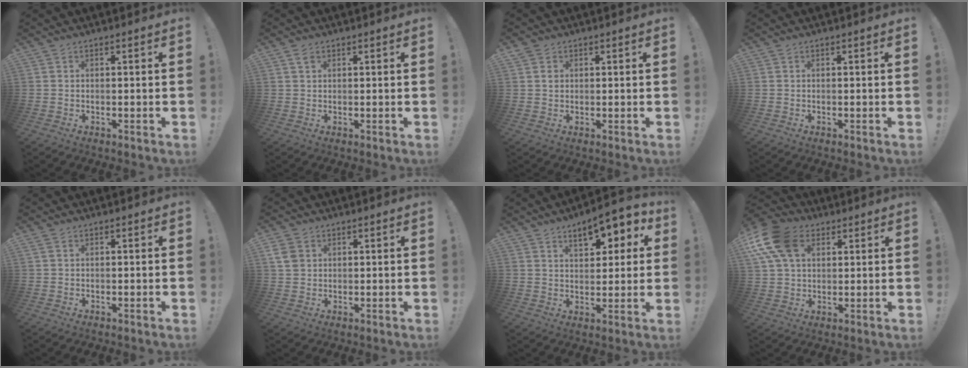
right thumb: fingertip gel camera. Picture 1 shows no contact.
{"total": 1.5, "force": [1.0, 0.9, 0.8], "torque": [-0.001, -0.005, 0.016]}
{"total": 1.6, "force": [0.6, 1.4, 0.6], "torque": [0.002, -0.003, 0.007]}
{"total": 0.0}
{"total": 0.9, "force": [0.1, 0.6, 0.6], "torque": [-0.012, 0.003, 0.003]}
{"total": 5.1, "force": [1.8, 4.1, 2.4], "torque": [-0.045, -0.001, 0.038]}
{"total": 10.3, "force": [5.2, 5.1, 7.3], "torque": [-0.098, -0.024, 0.089]}
{"total": 16.3, "force": [6.0, 11.2, 10.3], "torque": [-0.196, -0.019, 0.113]}